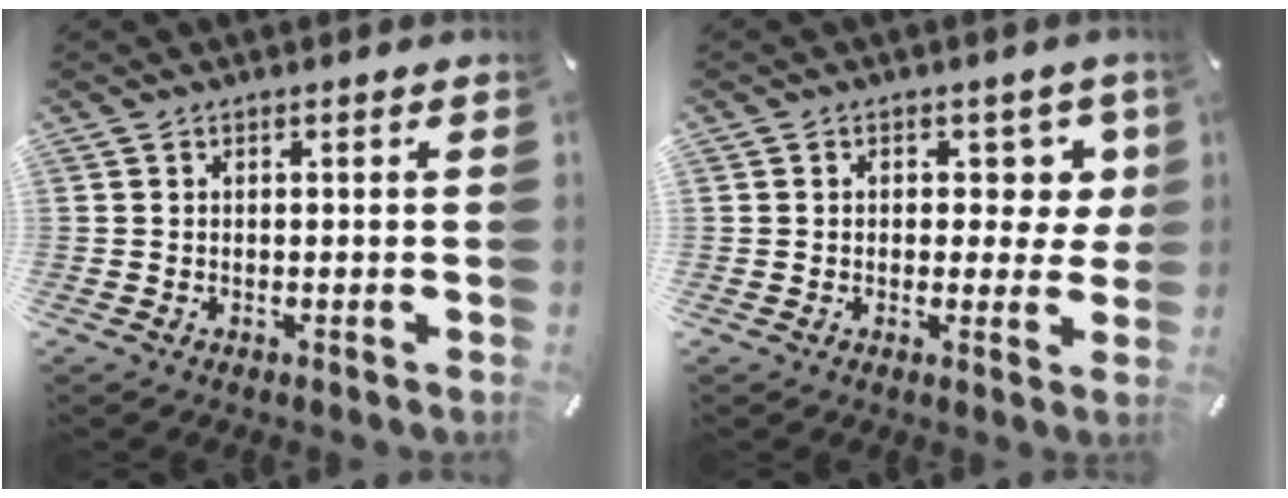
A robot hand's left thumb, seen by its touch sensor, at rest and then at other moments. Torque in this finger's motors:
{"motor_torque": [0.07, 0.02, -0.17, -0.16, -0.06]}